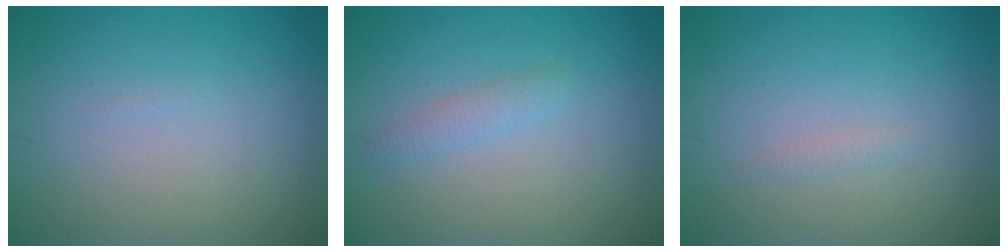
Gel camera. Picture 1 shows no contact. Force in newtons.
{"total": 1.3, "press": 1.3, "slide": 0.0}
{"total": 0.5, "press": 0.5, "slide": 0.1}